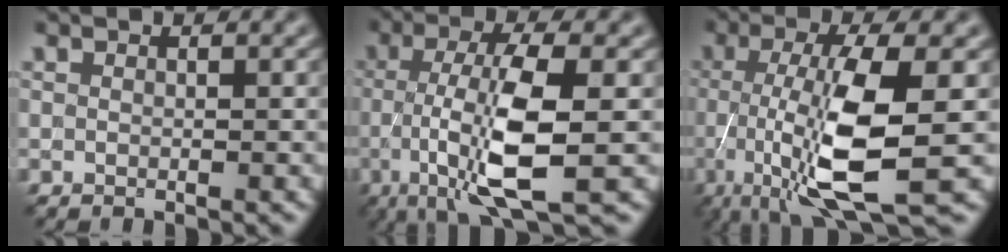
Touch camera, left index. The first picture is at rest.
{"total": 8.9, "force": [-1.9, 2.2, 8.4], "torque": [-0.152, 0.002, -0.040]}
{"total": 9.7, "force": [-2.6, 2.3, 9.0], "torque": [-0.171, -0.006, -0.051]}